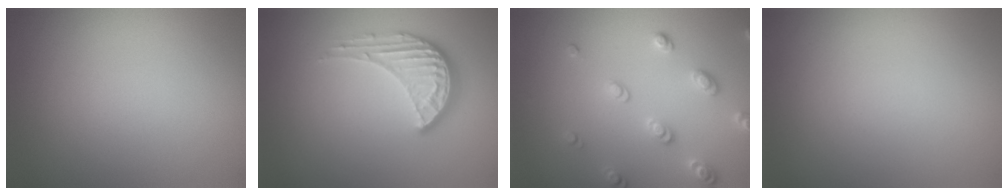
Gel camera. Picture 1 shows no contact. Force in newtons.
{"total": 4.0, "press": 3.0, "slide": 2.7}
{"total": 2.7, "press": 2.7, "slide": 0.5}
{"total": 0.0}